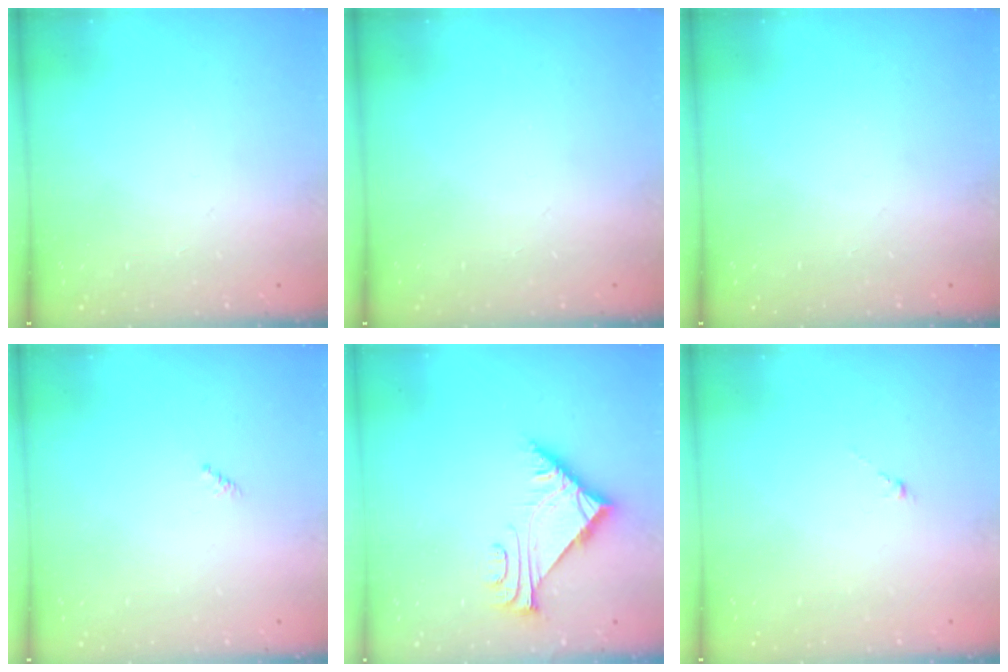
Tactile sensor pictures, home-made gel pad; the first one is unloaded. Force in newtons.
{"total": 0.0}
{"total": 0.0}
{"total": 0.0}
{"total": 6.0, "press": 6.0, "slide": 0.1}
{"total": 0.5, "press": 0.3, "slide": 0.4}